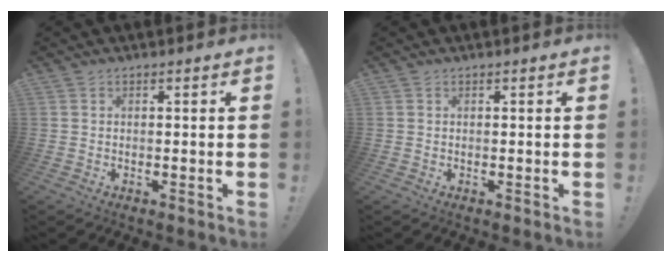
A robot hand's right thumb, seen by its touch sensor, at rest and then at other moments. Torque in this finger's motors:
{"motor_torque": [-0.14, 0.05, 0.16, -0.12, 0.07]}